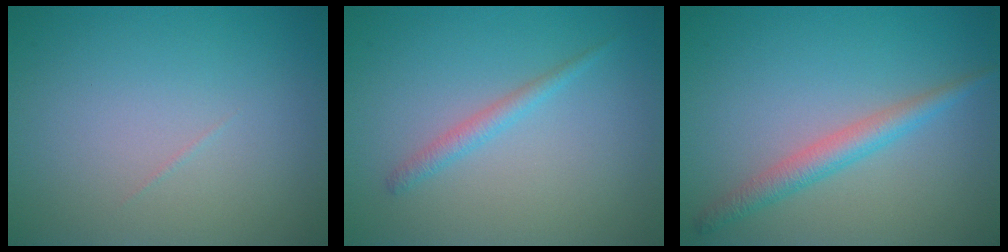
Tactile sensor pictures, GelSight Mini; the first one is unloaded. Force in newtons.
{"total": 1.4, "press": 1.4, "slide": 0.1}
{"total": 2.6, "press": 2.6, "slide": 0.1}